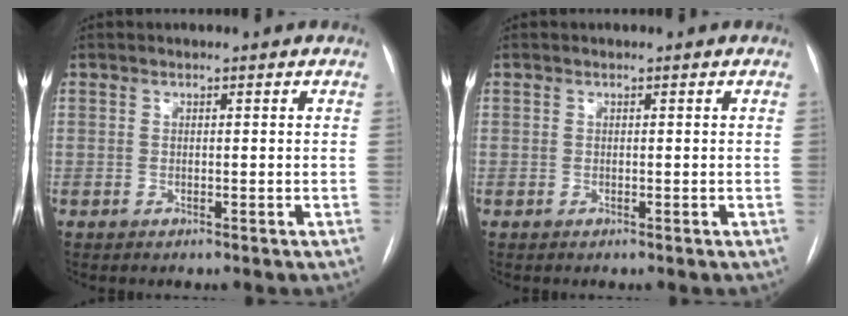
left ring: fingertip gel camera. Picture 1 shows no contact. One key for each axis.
{"total": 0.0}